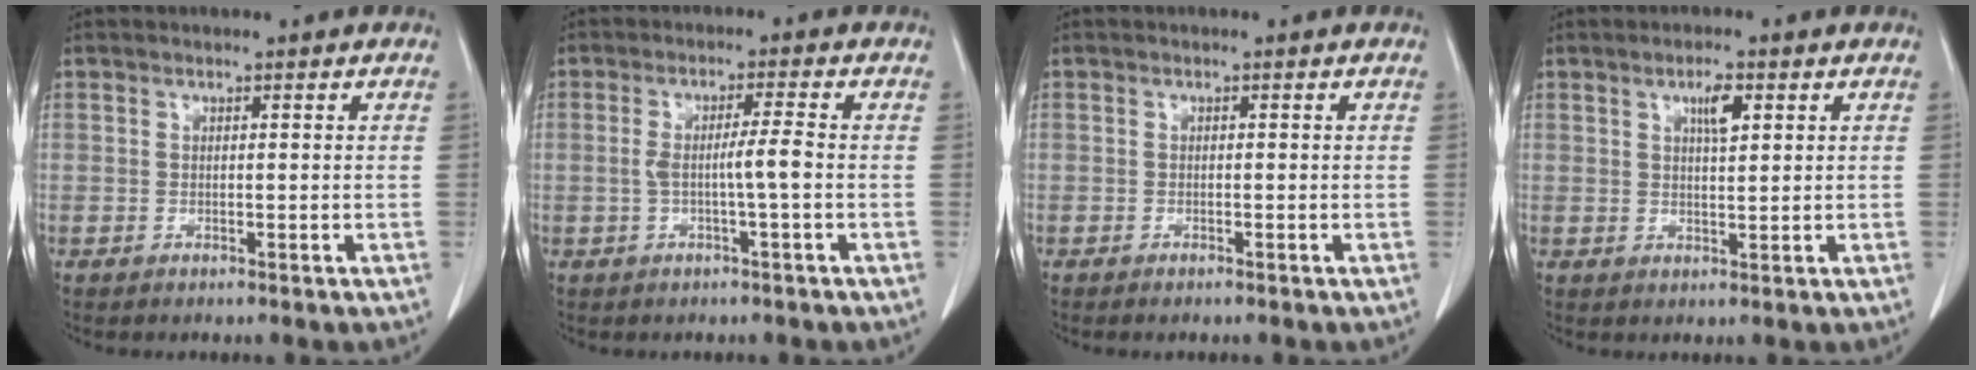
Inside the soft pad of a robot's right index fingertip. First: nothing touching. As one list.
[{"total": 3.9, "force": [-0.7, -0.3, 3.8], "torque": [-0.069, 0.007, -0.008]}, {"total": 0.8, "force": [-0.7, 0.1, 0.4], "torque": [-0.012, -0.003, -0.008]}, {"total": 3.3, "force": [1.5, 0.8, 2.9], "torque": [-0.050, 0.000, 0.026]}]